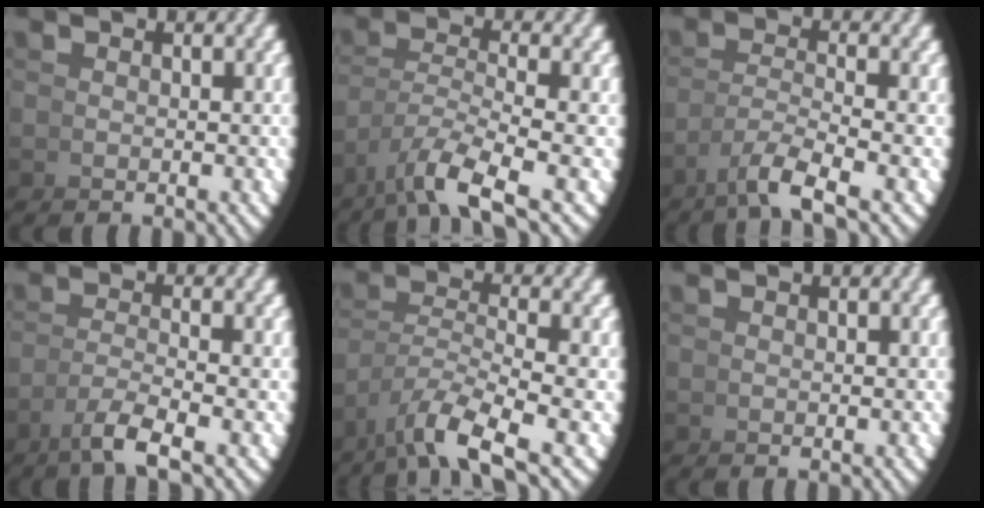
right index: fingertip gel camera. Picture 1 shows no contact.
{"total": 4.6, "force": [-1.5, 1.8, 4.0], "torque": [-0.077, -0.024, -0.008]}
{"total": 3.4, "force": [-1.8, 0.5, 2.9], "torque": [-0.057, -0.015, -0.020]}
{"total": 3.2, "force": [-1.6, -0.3, 2.7], "torque": [-0.049, -0.008, -0.019]}
{"total": 4.9, "force": [-2.2, 1.9, 3.9], "torque": [-0.071, -0.021, -0.020]}
{"total": 0.0}